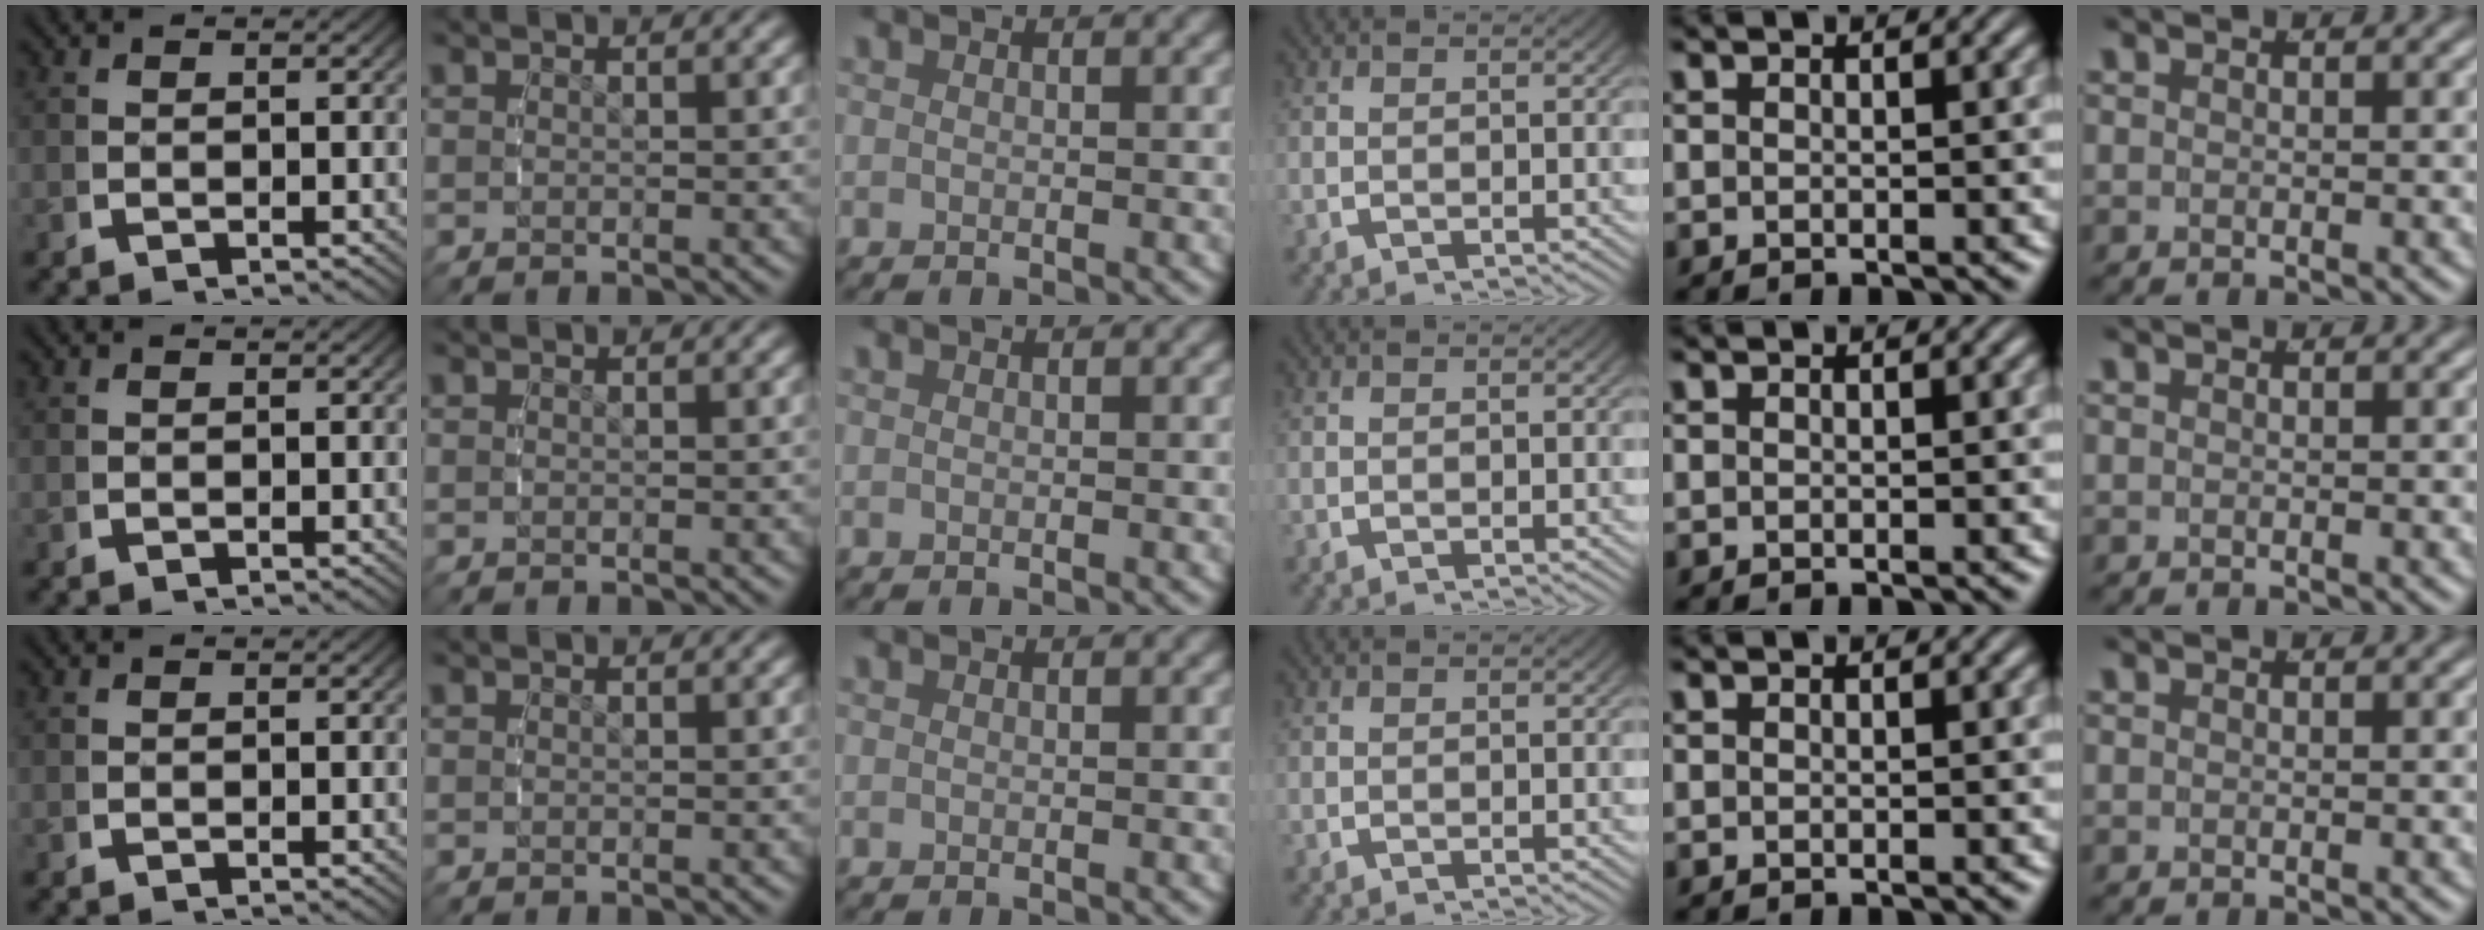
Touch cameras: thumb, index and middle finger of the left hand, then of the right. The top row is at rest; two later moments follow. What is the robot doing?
{"motion": "reach", "object": "air blower"}